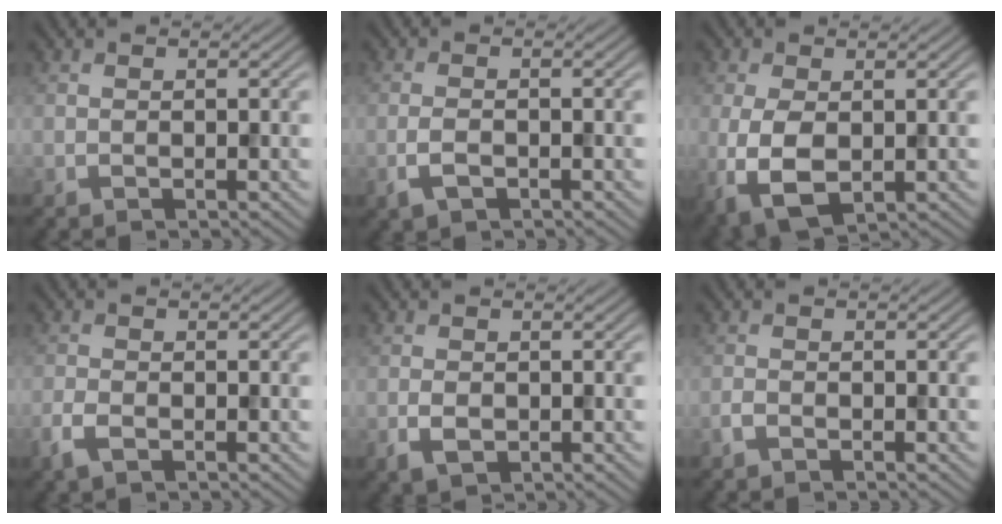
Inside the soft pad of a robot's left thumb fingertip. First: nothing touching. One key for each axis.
{"total": 2.3, "fx": -1.2, "fy": 1.1, "fz": 1.7, "tx": -0.039, "ty": -0.003, "tz": -0.025}
{"total": 6.0, "fx": -0.9, "fy": 3.4, "fz": 4.8, "tx": -0.121, "ty": -0.012, "tz": -0.013}
{"total": 2.5, "fx": -1.4, "fy": 1.2, "fz": 1.6, "tx": -0.042, "ty": -0.005, "tz": -0.033}
{"total": 2.3, "fx": -0.7, "fy": 1.6, "fz": 1.6, "tx": -0.035, "ty": -0.006, "tz": -0.013}
{"total": 1.1, "fx": -0.8, "fy": 0.4, "fz": 0.6, "tx": -0.012, "ty": 0.001, "tz": -0.017}